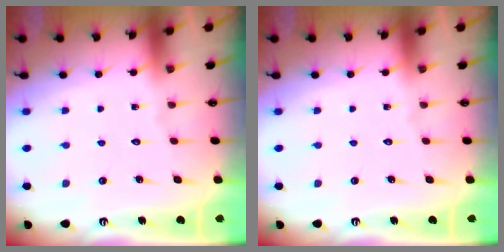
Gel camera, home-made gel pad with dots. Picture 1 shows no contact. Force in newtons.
{"total": 0.0}